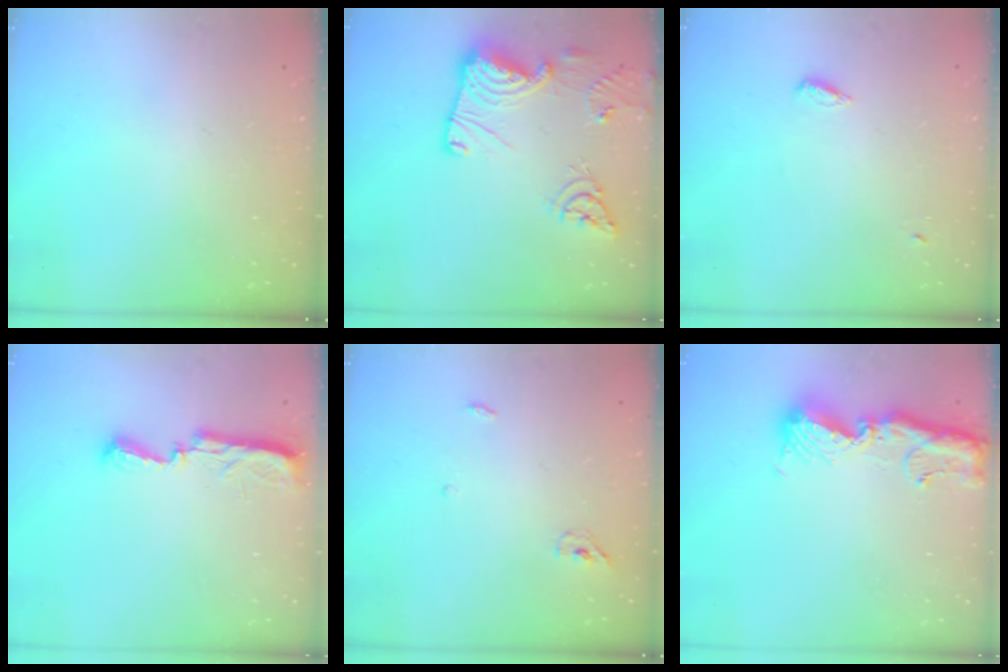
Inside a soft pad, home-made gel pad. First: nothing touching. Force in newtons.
{"total": 18.1, "press": 18.0, "slide": 1.7}
{"total": 3.1, "press": 3.0, "slide": 0.7}
{"total": 7.7, "press": 7.6, "slide": 0.7}
{"total": 3.9, "press": 3.7, "slide": 1.2}
{"total": 14.1, "press": 14.0, "slide": 1.5}